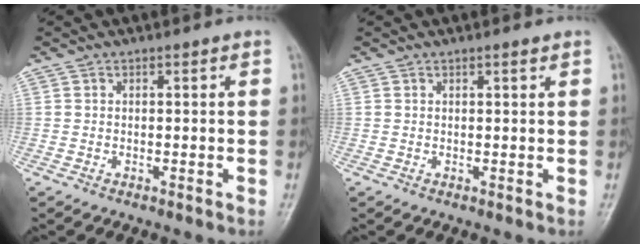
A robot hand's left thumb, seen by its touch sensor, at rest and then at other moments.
{"total": 0.7, "force": [0.6, 0.1, 0.3], "torque": [-0.007, -0.005, 0.010]}